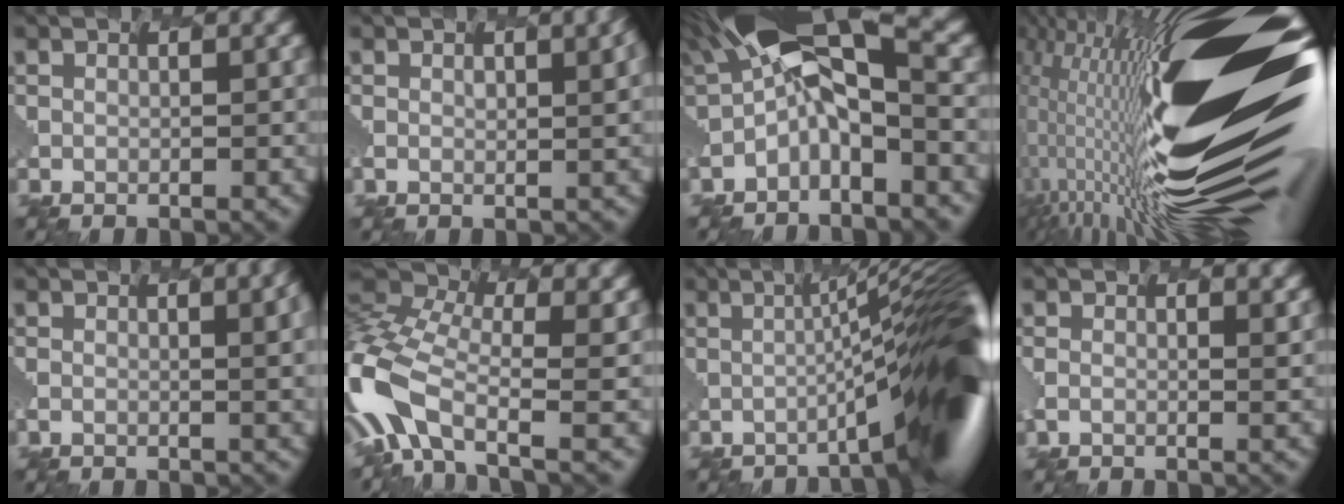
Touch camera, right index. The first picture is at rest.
{"total": 4.3, "force": [0.6, 2.0, 3.8], "torque": [-0.017, 0.003, -0.001]}
{"total": 9.6, "force": [0.2, 4.3, 8.6], "torque": [-0.152, 0.046, -0.019]}
{"total": 18.1, "force": [1.3, 4.6, 17.5], "torque": [-0.323, 0.029, -0.007]}
{"total": 5.2, "force": [1.0, 2.3, 4.6], "torque": [0.001, 0.032, -0.016]}
{"total": 7.2, "force": [-2.5, 3.8, 5.6], "torque": [-0.170, 0.008, -0.077]}
{"total": 11.2, "force": [-2.2, 2.1, 10.8], "torque": [-0.088, 0.021, -0.053]}
{"total": 0.7, "force": [0.5, -0.2, 0.3], "torque": [0.001, 0.007, -0.005]}